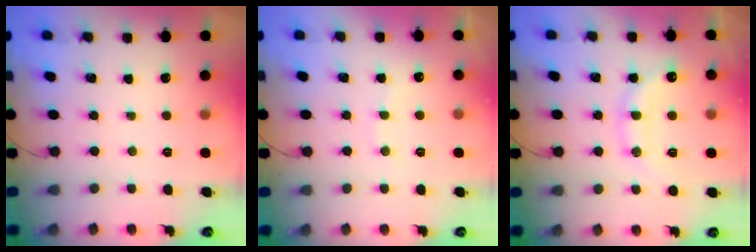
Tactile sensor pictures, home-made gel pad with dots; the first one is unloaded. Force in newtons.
{"total": 6.2, "press": 6.2, "slide": 0.9}
{"total": 13.5, "press": 13.5, "slide": 1.0}